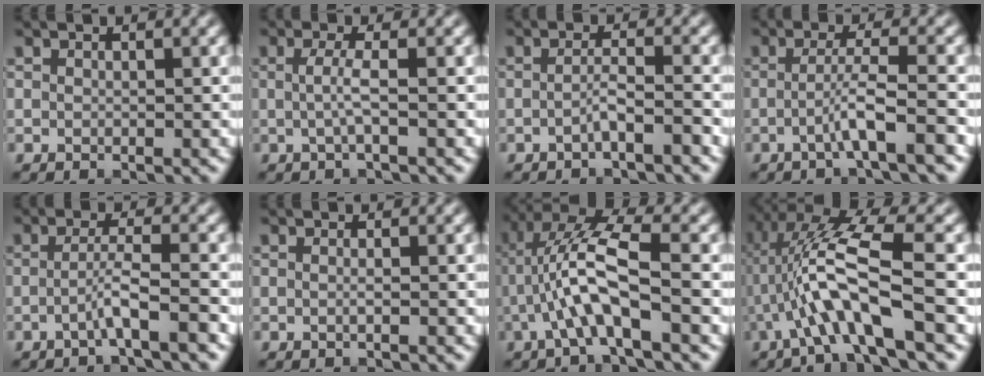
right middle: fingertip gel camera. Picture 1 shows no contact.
{"total": 1.9, "force": [-0.1, 0.3, 1.9], "torque": [-0.042, -0.001, -0.003]}
{"total": 1.9, "force": [-1.1, 0.1, 1.6], "torque": [-0.030, 0.010, -0.026]}
{"total": 3.7, "force": [-1.5, 0.2, 3.4], "torque": [-0.057, 0.012, -0.037]}
{"total": 3.0, "force": [-1.4, 0.1, 2.7], "torque": [-0.048, 0.012, -0.034]}
{"total": 0.7, "force": [-0.1, 0.2, 0.6], "torque": [-0.011, -0.003, -0.006]}
{"total": 5.9, "force": [-1.7, 1.4, 5.5], "torque": [-0.118, 0.021, -0.036]}
{"total": 7.4, "force": [-1.6, 1.5, 7.1], "torque": [-0.147, 0.019, -0.031]}